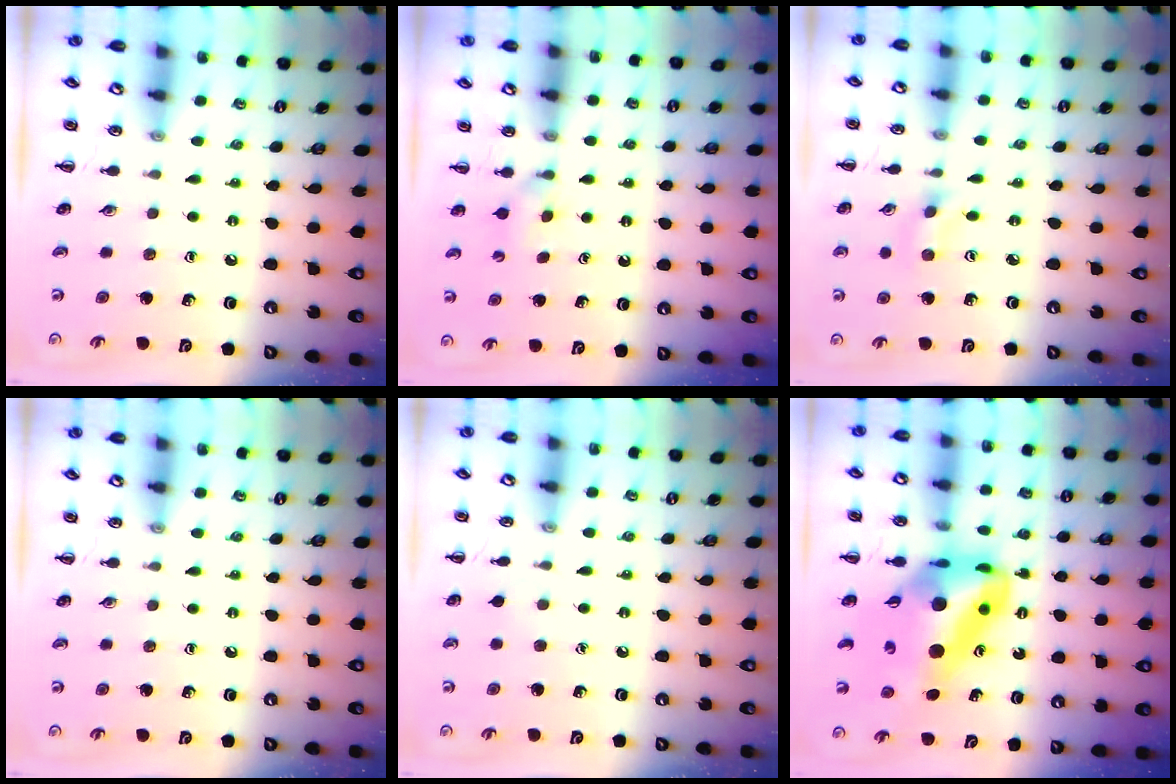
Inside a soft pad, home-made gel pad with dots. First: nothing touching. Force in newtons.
{"total": 2.4, "press": 2.2, "slide": 1.0}
{"total": 1.4, "press": 1.3, "slide": 0.5}
{"total": 0.0}
{"total": 2.3, "press": 2.1, "slide": 0.9}
{"total": 14.7, "press": 14.0, "slide": 4.4}